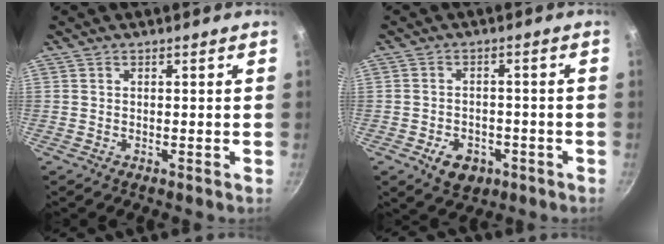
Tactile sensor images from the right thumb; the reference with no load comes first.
{"total": 6.6, "force": [-2.9, 4.7, 3.6], "torque": [-0.038, 0.018, -0.035]}